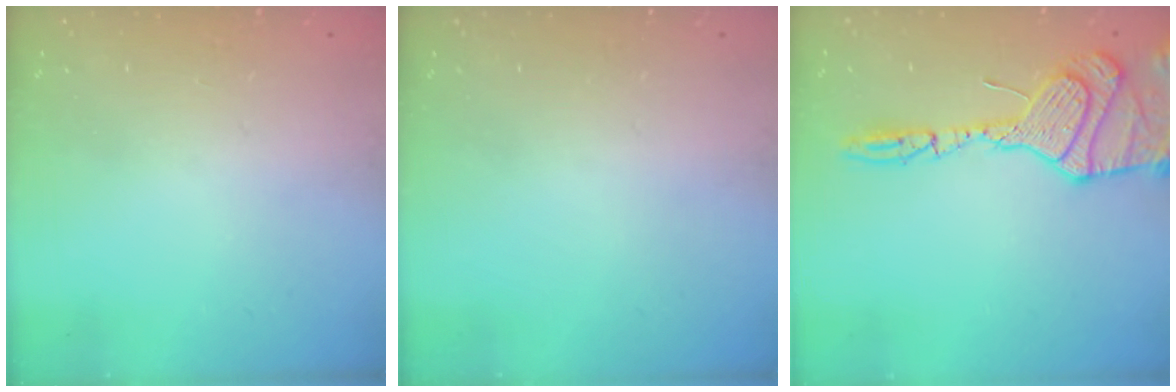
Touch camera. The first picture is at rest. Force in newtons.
{"total": 0.0}
{"total": 18.6, "press": 18.4, "slide": 3.1}